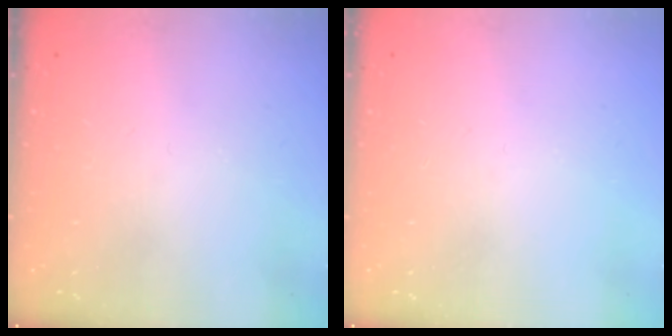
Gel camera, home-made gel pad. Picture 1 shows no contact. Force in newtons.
{"total": 0.0}